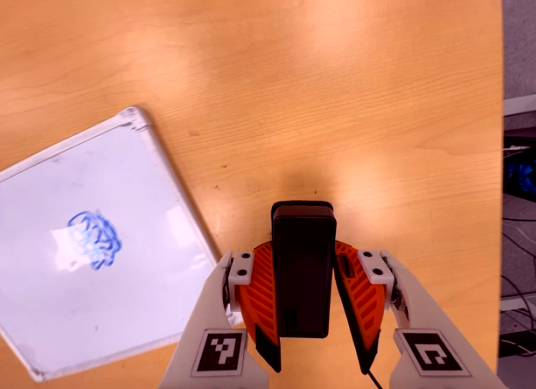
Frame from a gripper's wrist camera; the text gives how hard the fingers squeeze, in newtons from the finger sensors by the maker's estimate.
{"total": 5.9, "left": 4.4, "right": 7.3}